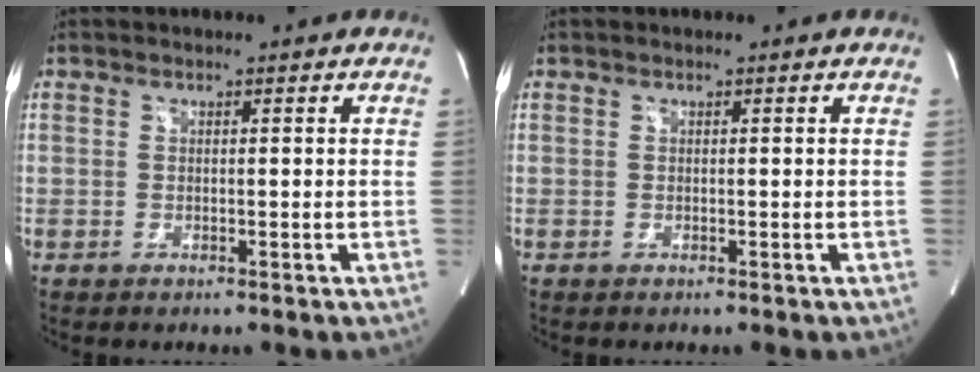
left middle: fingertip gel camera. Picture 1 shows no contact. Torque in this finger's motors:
{"motor_torque": [0.00, 0.04, -0.10, -0.01]}